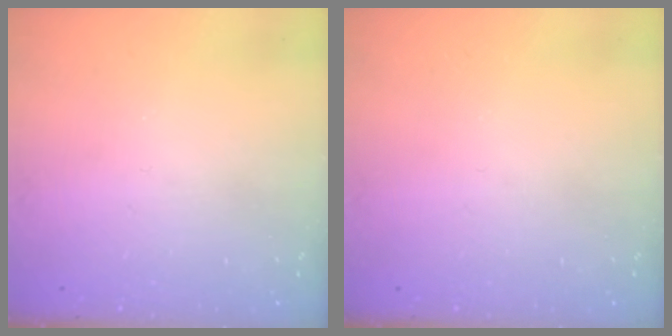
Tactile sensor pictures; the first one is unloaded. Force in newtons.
{"total": 0.0}